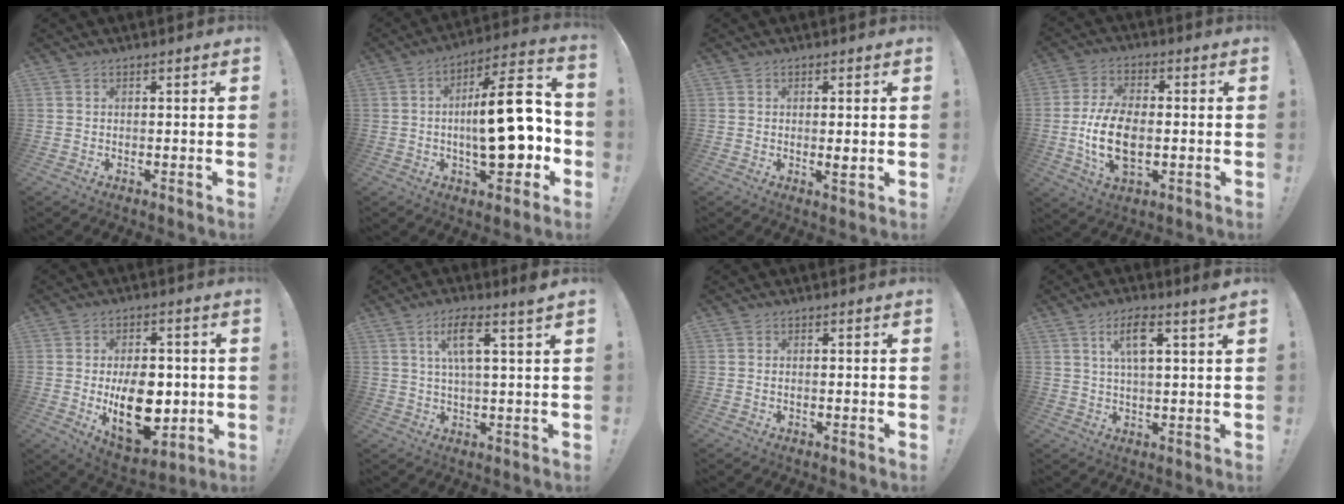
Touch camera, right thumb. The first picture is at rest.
{"total": 21.5, "force": [-2.4, 7.7, 20.0], "torque": [-0.294, 0.012, -0.040]}
{"total": 2.3, "force": [0.0, 0.2, 2.3], "torque": [-0.026, -0.009, -0.002]}
{"total": 13.5, "force": [-2.0, 7.8, 10.9], "torque": [-0.200, -0.002, -0.035]}
{"total": 17.2, "force": [-1.9, 11.0, 13.1], "torque": [-0.188, -0.014, -0.023]}
{"total": 8.3, "force": [3.4, 1.0, 7.5], "torque": [-0.123, -0.009, 0.051]}
{"total": 0.6, "force": [-0.3, 0.1, 0.5], "torque": [-0.014, 0.002, -0.005]}
{"total": 7.6, "force": [3.3, 1.6, 6.7], "torque": [-0.109, -0.005, 0.049]}